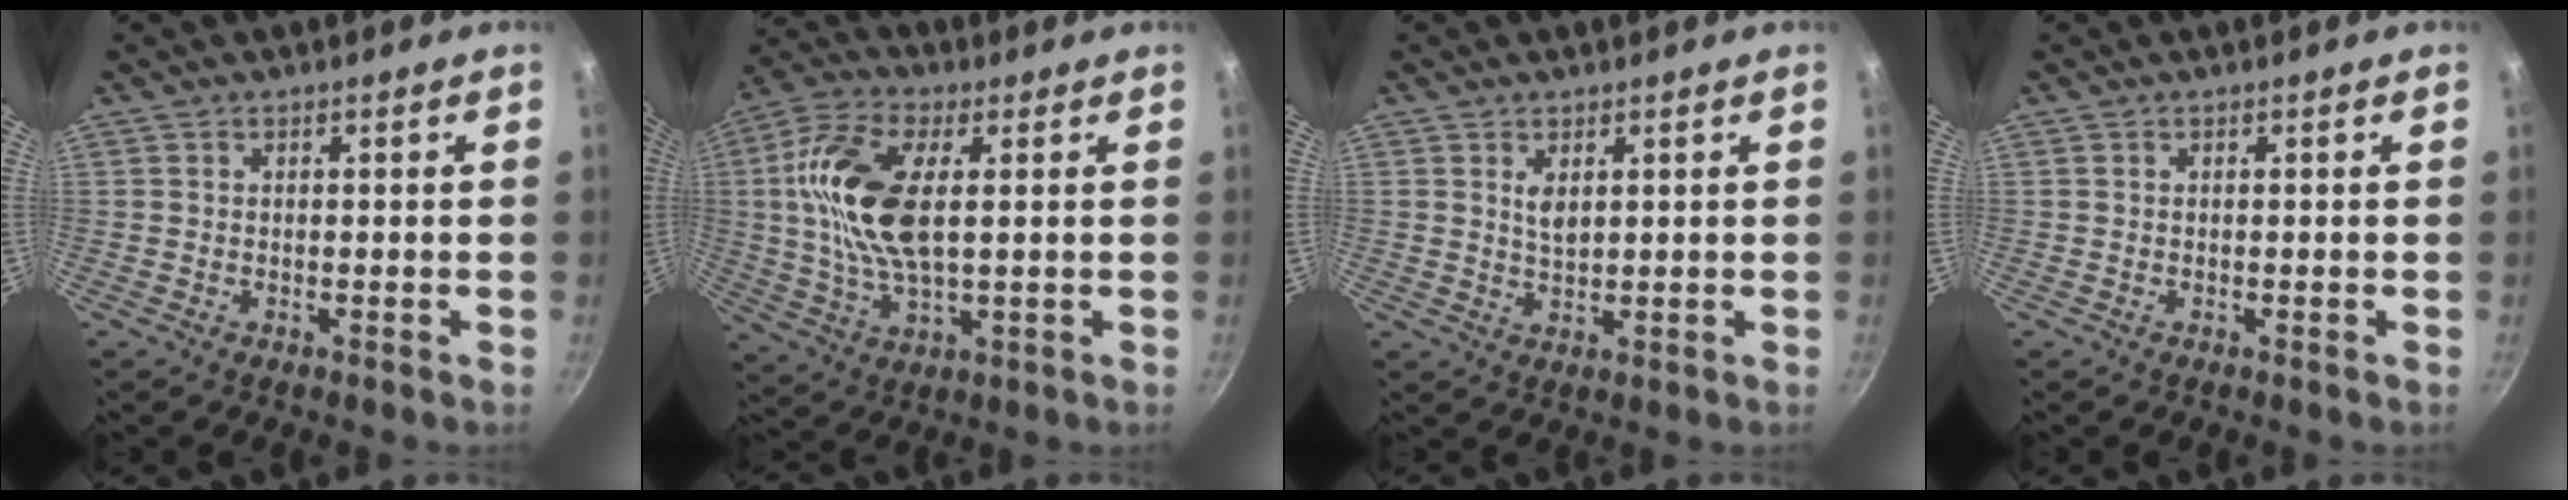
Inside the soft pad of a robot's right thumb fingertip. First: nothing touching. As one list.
[{"total": 15.8, "force": [2.4, 7.6, 13.6], "torque": [-0.268, 0.007, 0.039]}, {"total": 3.0, "force": [1.2, 1.6, 2.3], "torque": [-0.039, -0.009, 0.025]}, {"total": 0.0}]